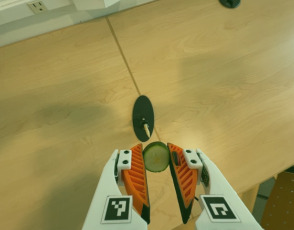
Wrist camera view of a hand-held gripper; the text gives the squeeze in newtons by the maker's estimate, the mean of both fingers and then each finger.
{"total": 8.3, "left": 8.4, "right": 8.3}